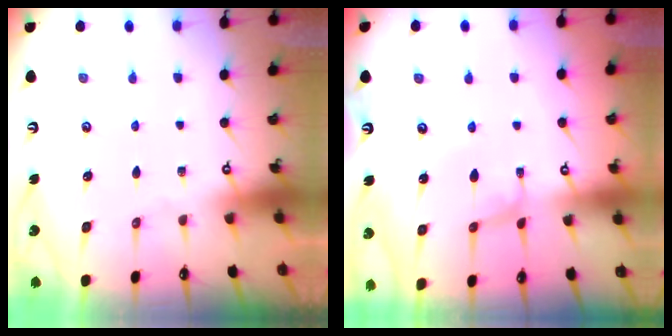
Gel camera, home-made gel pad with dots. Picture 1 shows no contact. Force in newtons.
{"total": 1.3, "press": 1.3, "slide": 0.2}